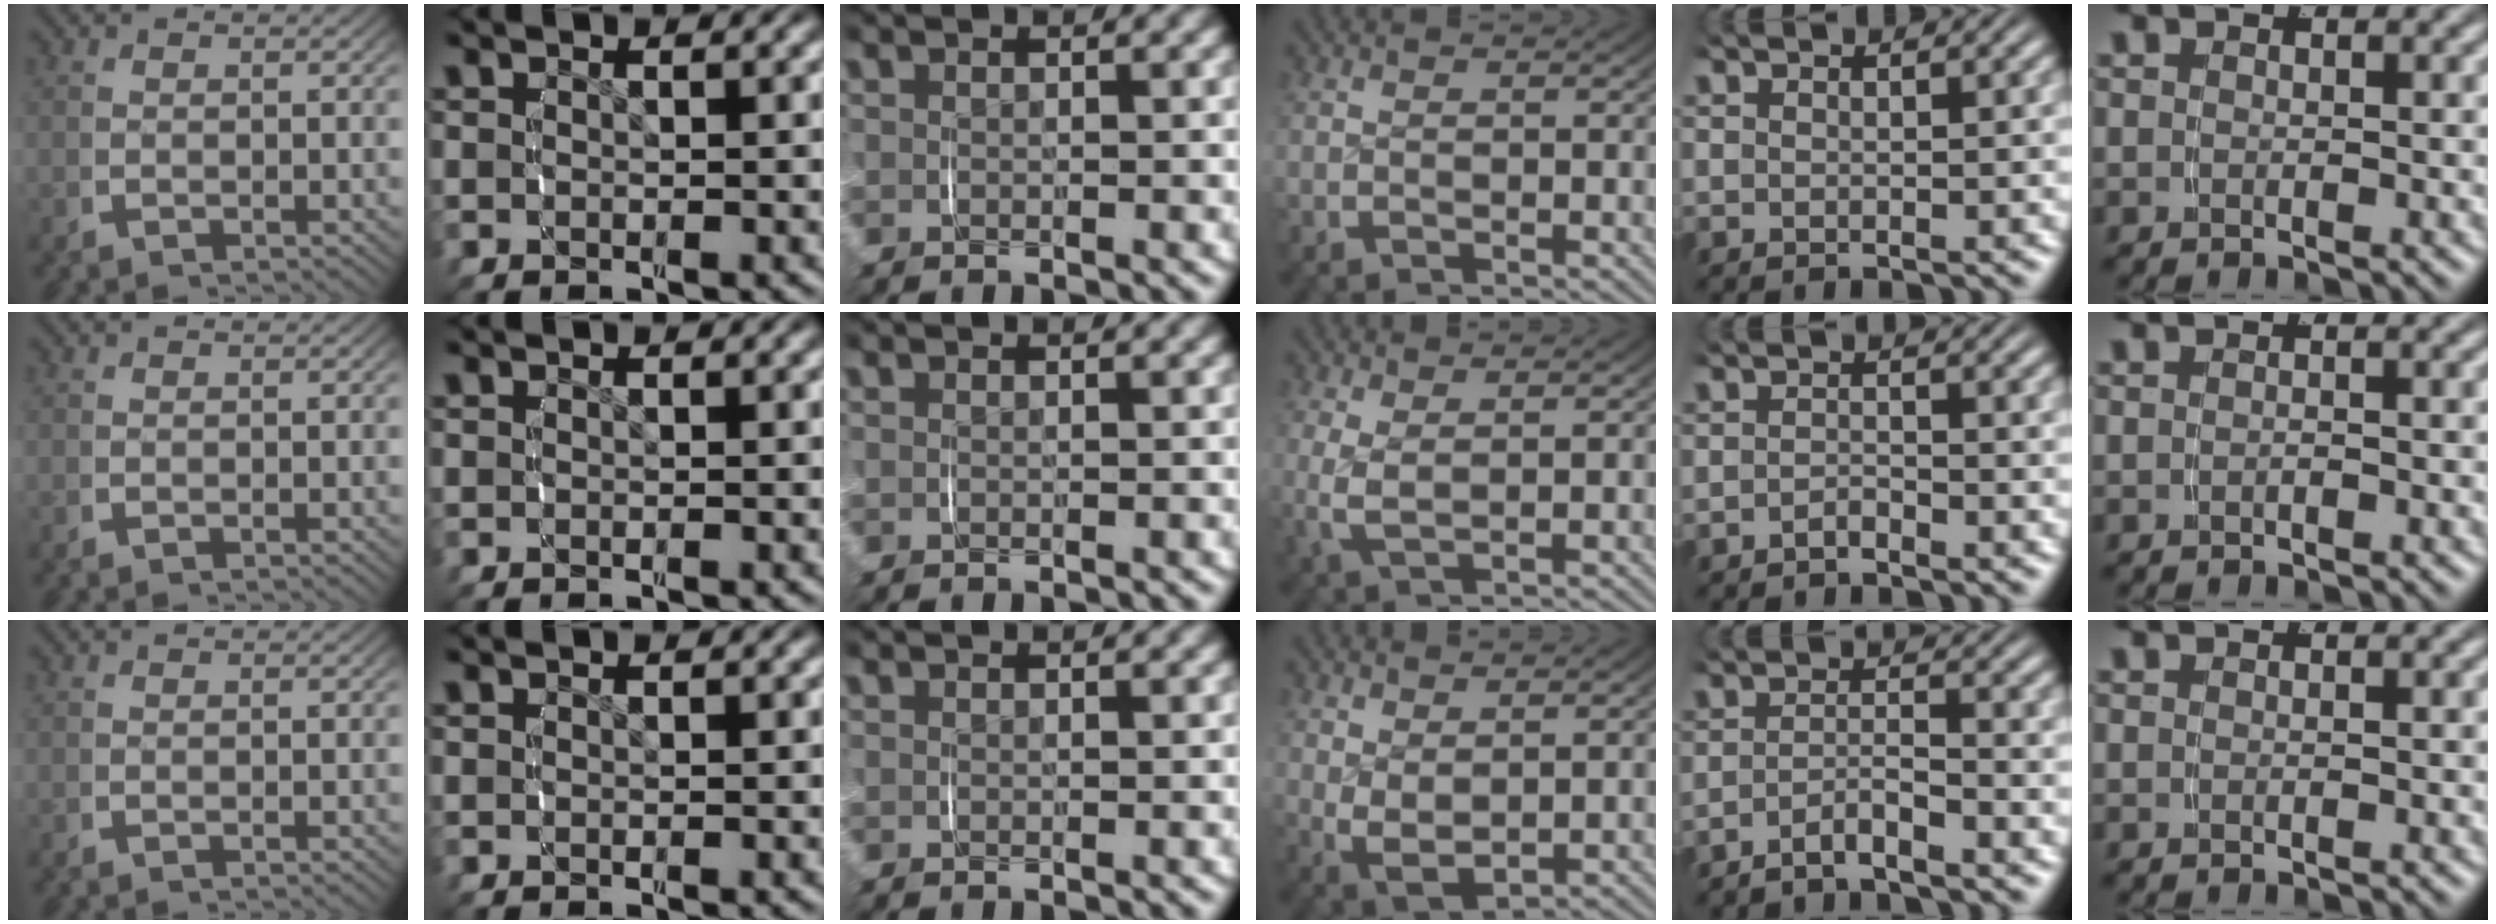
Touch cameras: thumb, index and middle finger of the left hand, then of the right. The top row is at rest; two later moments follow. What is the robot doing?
{"motion": "lift_and_place", "object": "pen bag"}